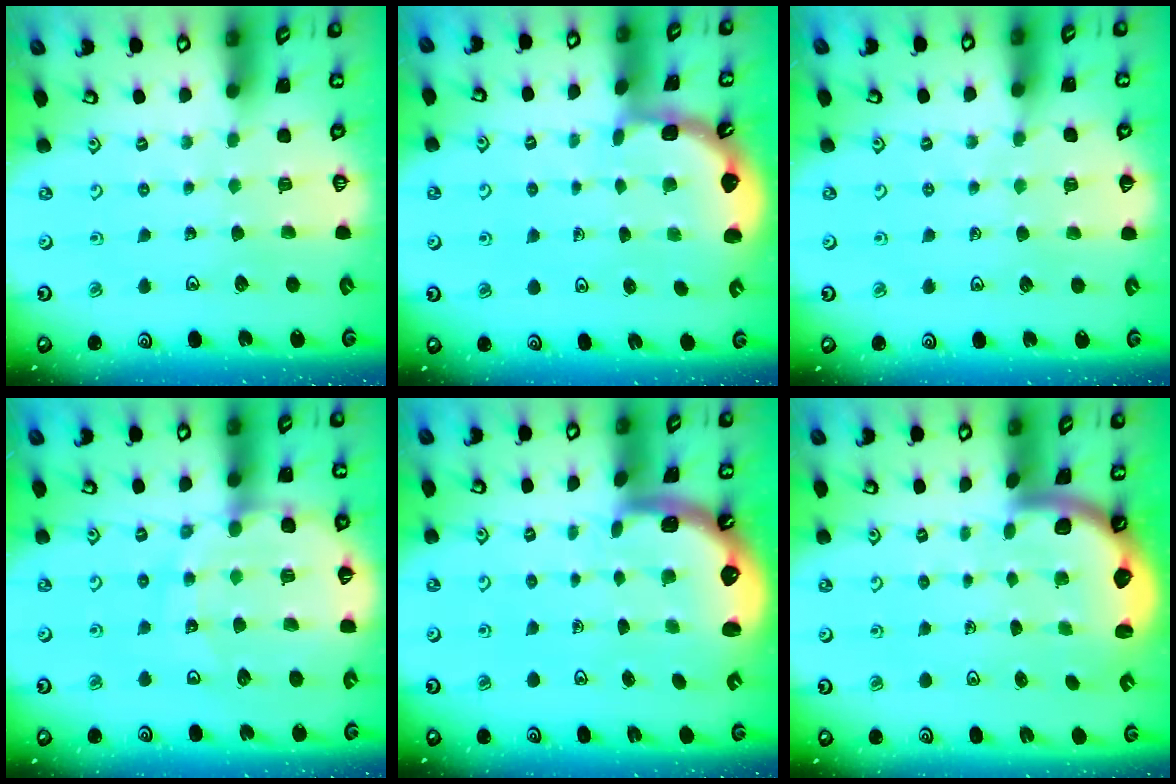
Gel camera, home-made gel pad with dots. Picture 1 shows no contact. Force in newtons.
{"total": 1.9, "press": 1.9, "slide": 0.2}
{"total": 5.7, "press": 5.5, "slide": 1.3}
{"total": 14.3, "press": 14.2, "slide": 2.1}
{"total": 1.5, "press": 1.4, "slide": 0.6}
{"total": 2.5, "press": 2.5, "slide": 0.4}